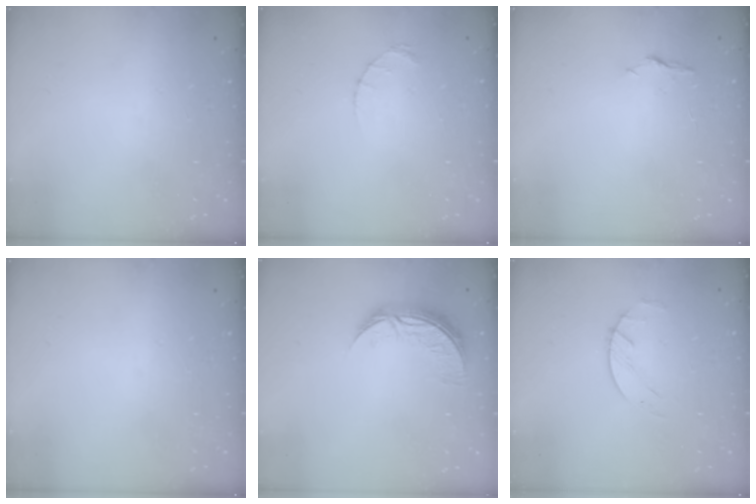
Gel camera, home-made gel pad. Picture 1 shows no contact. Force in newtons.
{"total": 1.2, "press": 1.1, "slide": 0.2}
{"total": 3.7, "press": 3.7, "slide": 0.5}
{"total": 0.0}
{"total": 8.5, "press": 8.5, "slide": 0.3}
{"total": 2.2, "press": 2.2, "slide": 0.4}